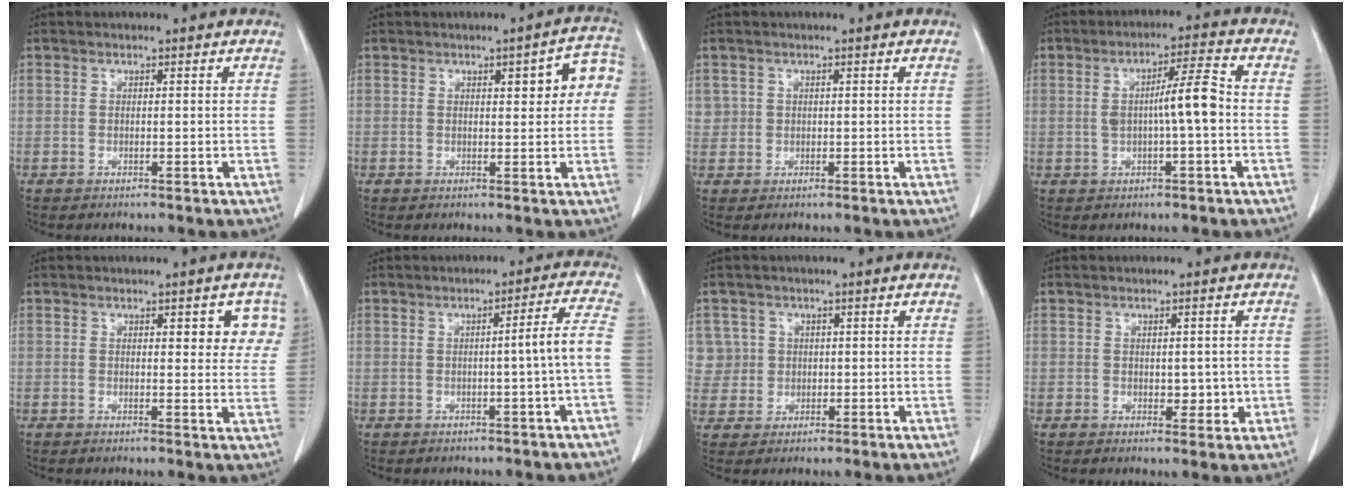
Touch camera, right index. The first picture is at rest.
{"total": 5.8, "force": [1.3, 1.9, 5.4], "torque": [-0.055, 0.021, 0.011]}
{"total": 1.5, "force": [0.3, 1.5, 0.0], "torque": [0.014, 0.005, 0.001]}
{"total": 6.4, "force": [-0.4, 0.4, 6.4], "torque": [-0.108, 0.015, -0.005]}
{"total": 5.1, "force": [2.1, 2.1, 4.2], "torque": [-0.033, 0.004, 0.019]}
{"total": 4.8, "force": [-1.0, -1.1, 4.6], "torque": [-0.060, 0.008, -0.015]}
{"total": 4.5, "force": [1.0, 4.4, -0.4], "torque": [0.024, 0.014, 0.023]}
{"total": 3.0, "force": [-0.4, 1.8, 2.3], "torque": [-0.023, -0.001, 0.001]}